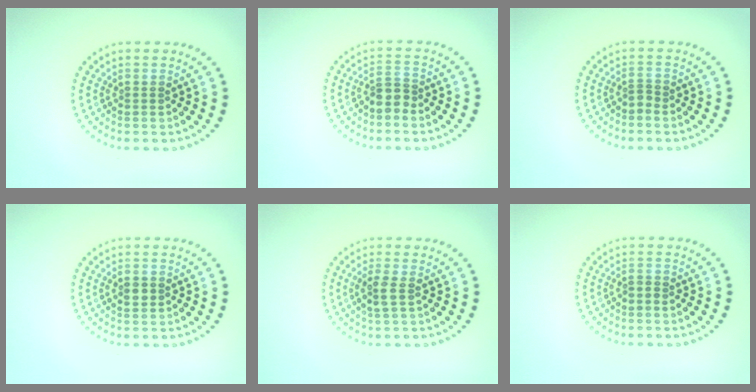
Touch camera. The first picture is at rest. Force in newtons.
{"total": 2.0, "press": 1.6, "slide": 1.2}
{"total": 0.6, "press": 0.3, "slide": 0.5}
{"total": 1.2, "press": 1.2, "slide": 0.1}
{"total": 1.6, "press": 1.4, "slide": 0.7}
{"total": 0.5, "press": 0.3, "slide": 0.4}